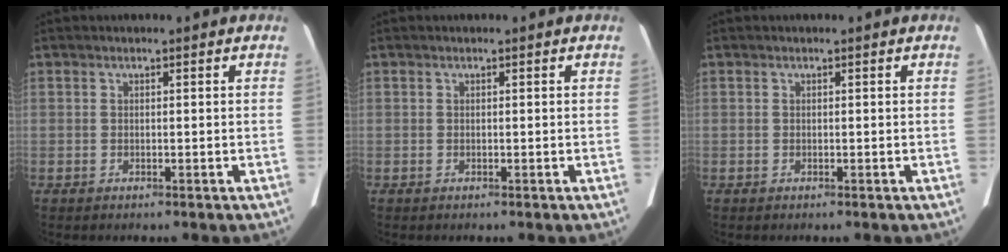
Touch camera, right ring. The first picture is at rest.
{"total": 0.0}
{"total": 0.0}